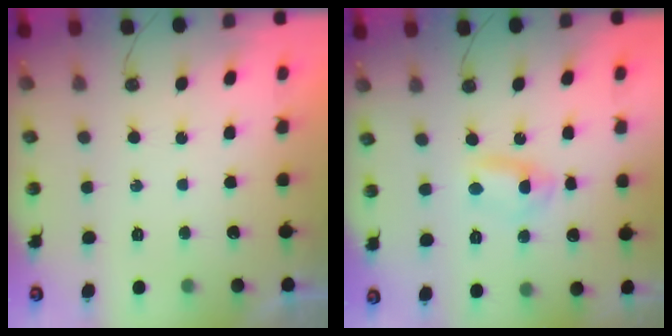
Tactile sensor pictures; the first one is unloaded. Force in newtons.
{"total": 2.7, "press": 2.5, "slide": 1.2}